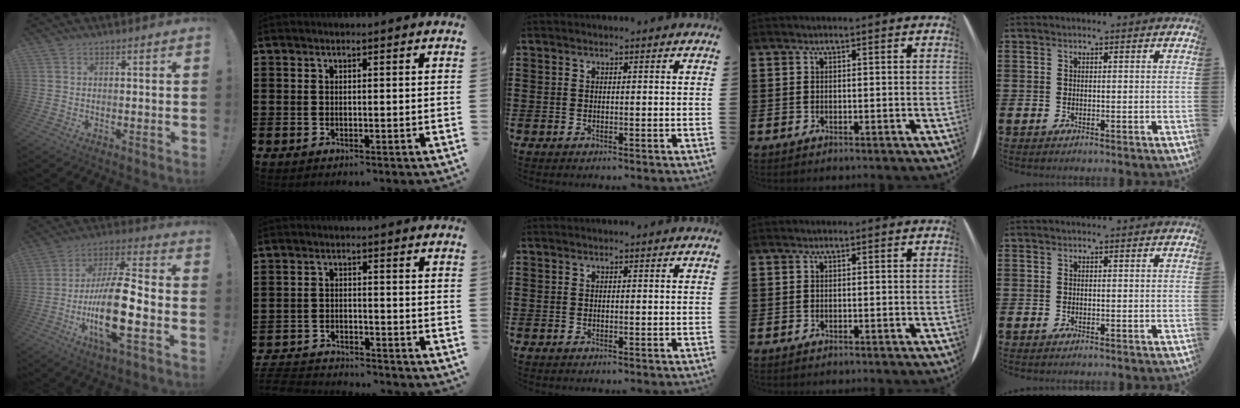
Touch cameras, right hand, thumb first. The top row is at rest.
{"thumb": {"total": 19.7, "force": [-5.3, 6.1, 18.0], "torque": [-0.343, 0.018, -0.088]}, "index": {"total": 4.0, "force": [-4.0, 0.3, 0.3], "torque": [-0.022, -0.004, -0.089]}}